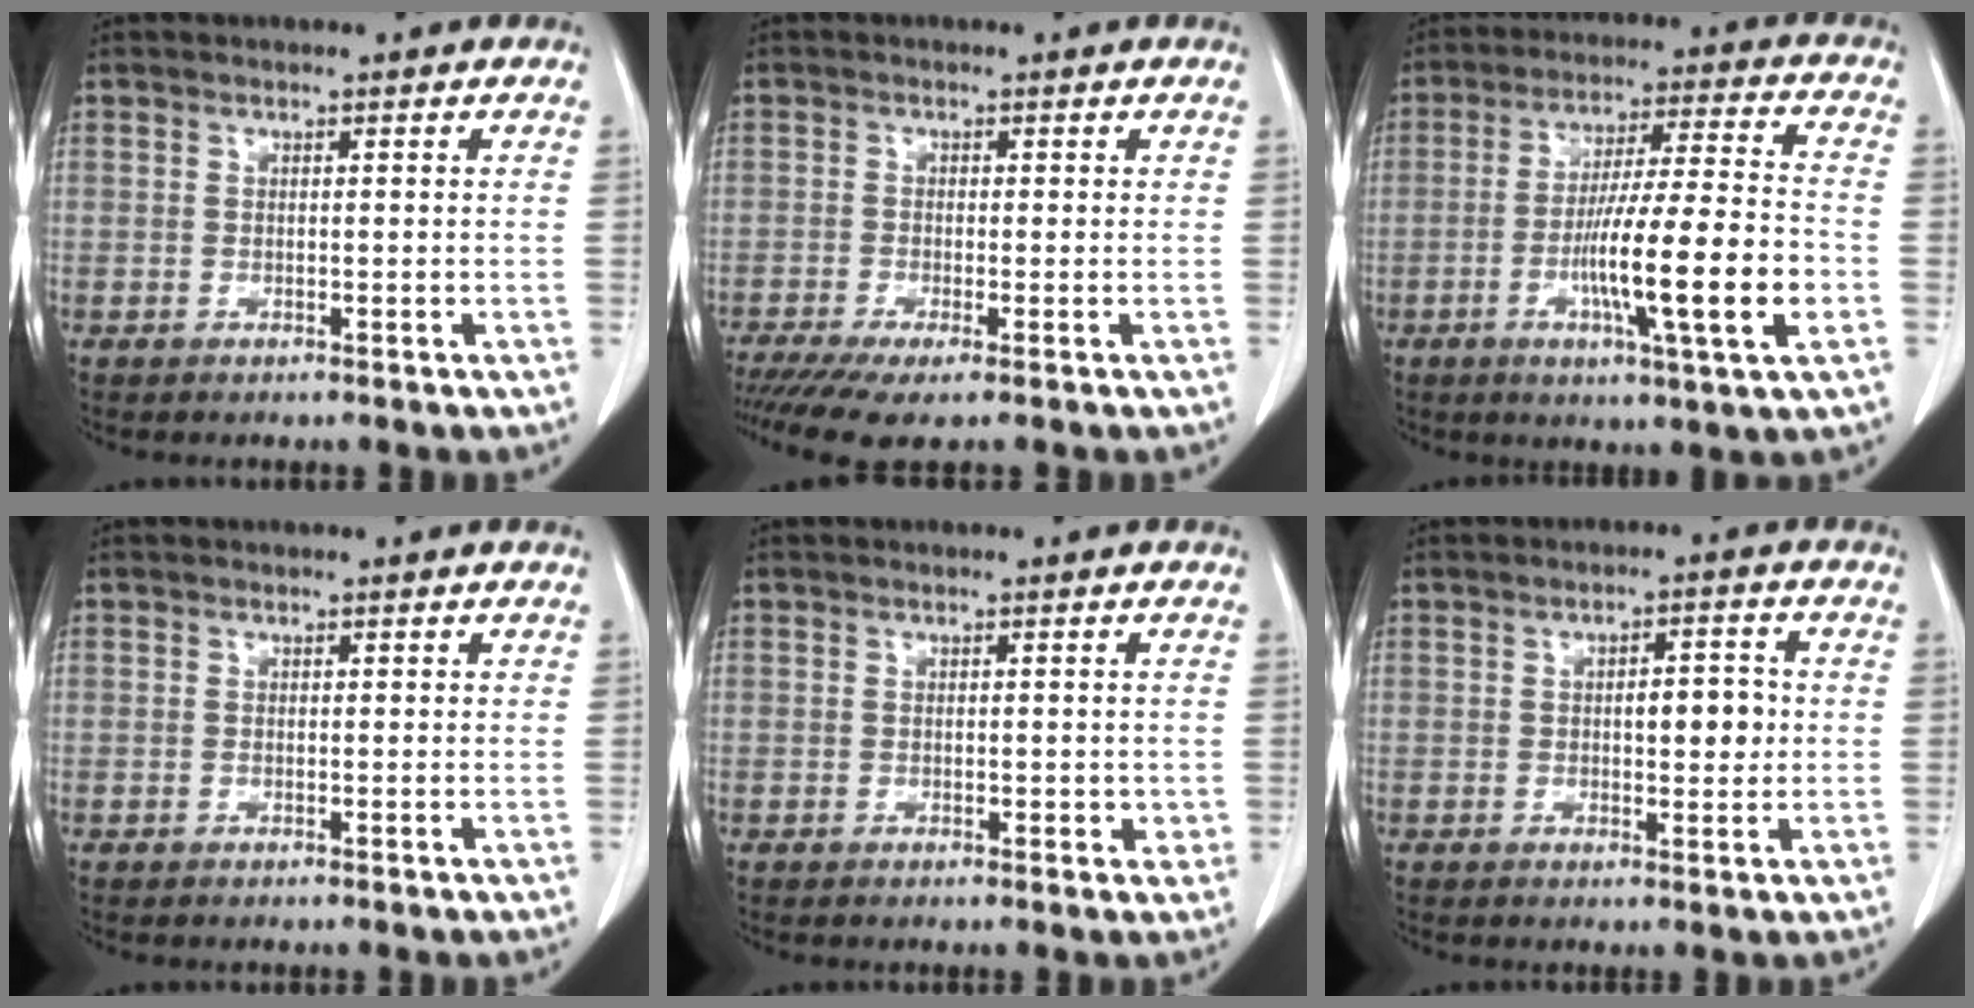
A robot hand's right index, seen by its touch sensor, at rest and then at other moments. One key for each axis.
{"total": 5.4, "fx": -3.7, "fy": 0.7, "fz": 3.8, "tx": -0.064, "ty": -0.014, "tz": -0.067}
{"total": 15.5, "fx": -4.4, "fy": 0.4, "fz": 14.9, "tx": -0.259, "ty": -0.009, "tz": -0.074}
{"total": 0.0}
{"total": 1.8, "fx": -0.1, "fy": 1.1, "fz": 1.4, "tx": -0.015, "ty": -0.002, "tz": 0.001}
{"total": 4.7, "fx": 0.2, "fy": 1.8, "fz": 4.3, "tx": -0.059, "ty": 0.003, "tz": 0.004}